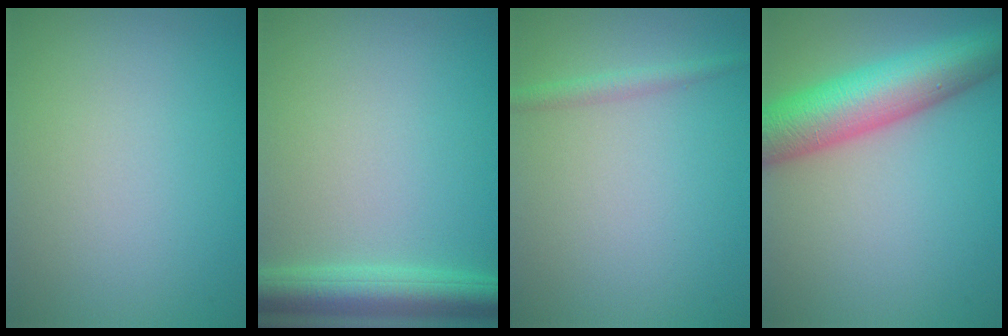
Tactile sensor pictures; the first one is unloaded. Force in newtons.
{"total": 4.8, "press": 4.8, "slide": 0.3}
{"total": 1.4, "press": 1.4, "slide": 0.1}
{"total": 9.3, "press": 9.3, "slide": 0.3}